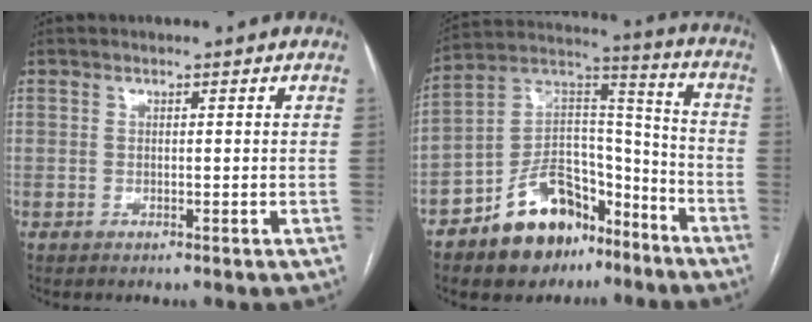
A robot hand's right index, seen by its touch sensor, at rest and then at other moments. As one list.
[{"total": 16.1, "force": [-10.5, 8.9, 8.2], "torque": [-0.140, 0.047, -0.174]}]